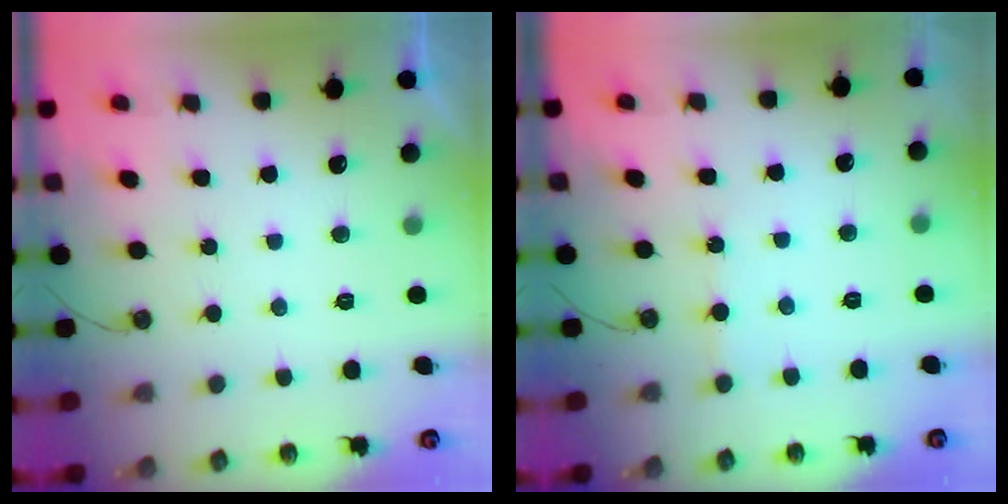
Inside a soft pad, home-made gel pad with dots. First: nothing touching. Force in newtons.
{"total": 3.6, "press": 3.5, "slide": 0.4}